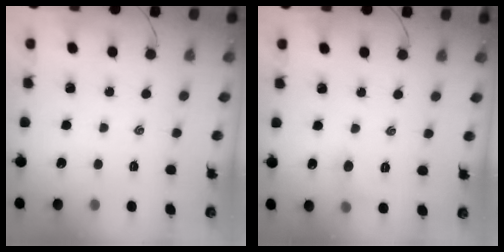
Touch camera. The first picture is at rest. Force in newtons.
{"total": 5.1, "press": 4.8, "slide": 1.6}